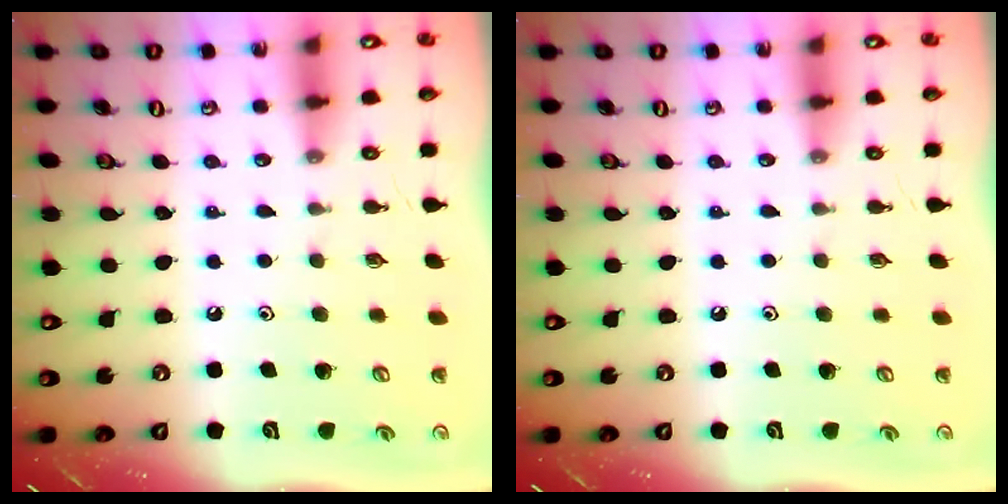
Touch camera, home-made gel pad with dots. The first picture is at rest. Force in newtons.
{"total": 0.0}